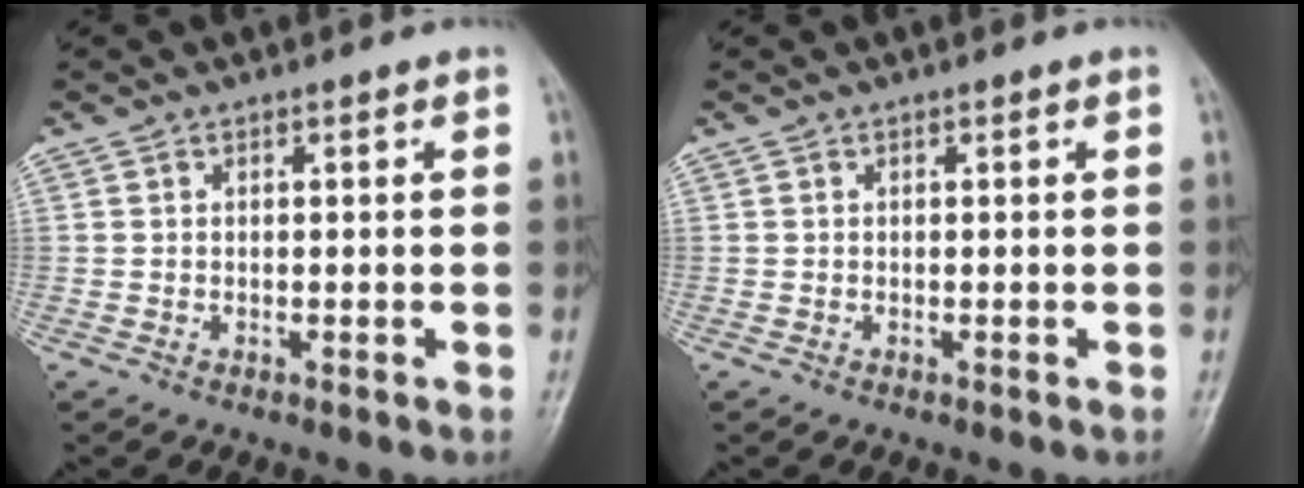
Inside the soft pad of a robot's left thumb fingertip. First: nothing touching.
{"total": 0.0}